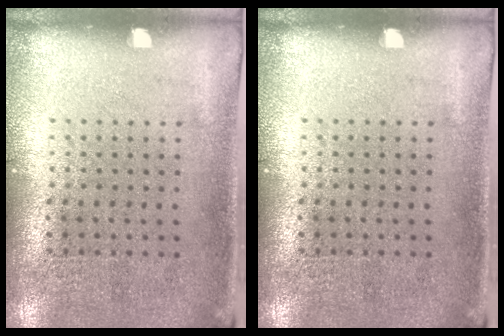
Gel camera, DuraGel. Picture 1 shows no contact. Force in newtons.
{"total": 0.0}